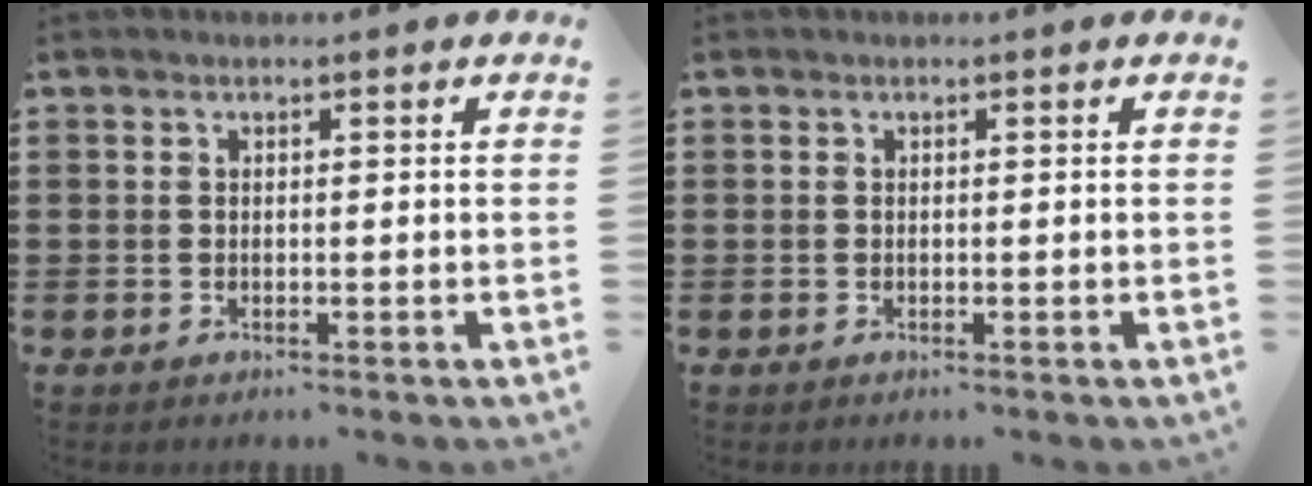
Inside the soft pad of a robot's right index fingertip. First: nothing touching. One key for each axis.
{"total": 0.0}